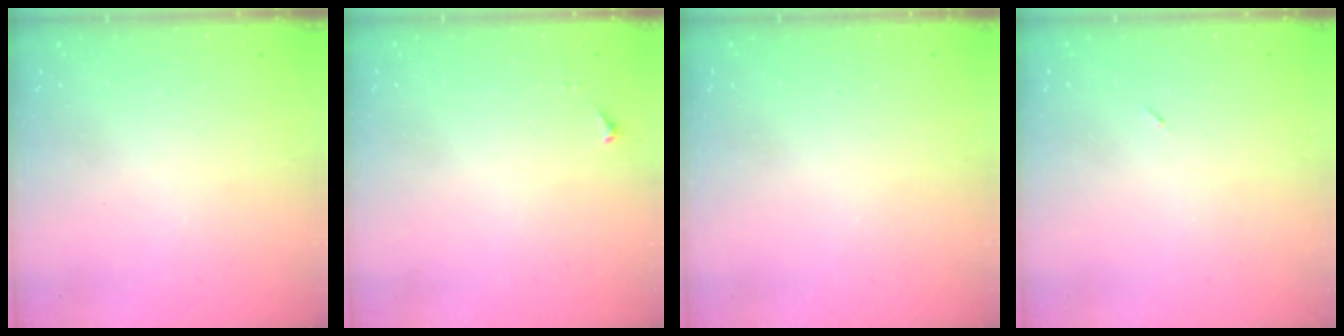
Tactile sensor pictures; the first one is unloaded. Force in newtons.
{"total": 3.4, "press": 3.3, "slide": 0.5}
{"total": 0.0}
{"total": 2.2, "press": 2.1, "slide": 0.9}